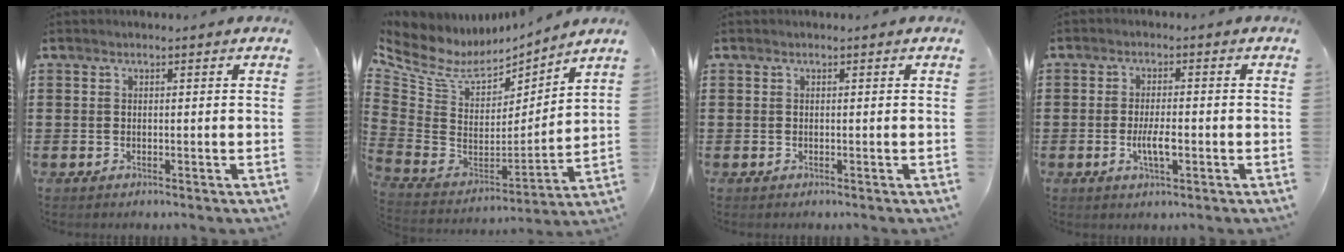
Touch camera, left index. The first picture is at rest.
{"total": 6.9, "force": [5.2, 3.8, 2.4], "torque": [-0.083, -0.044, 0.091]}
{"total": 0.0}
{"total": 4.3, "force": [-1.0, 1.2, 3.9], "torque": [-0.073, 0.000, -0.019]}